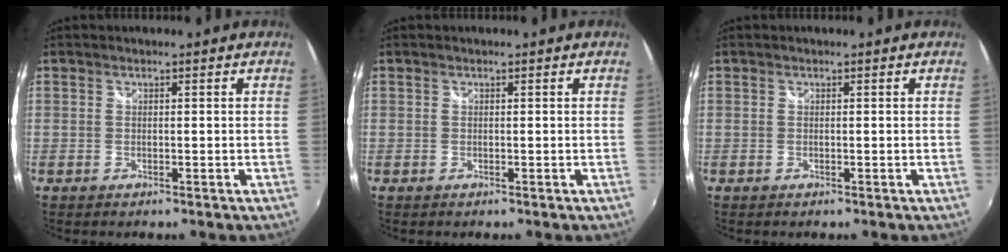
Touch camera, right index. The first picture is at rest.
{"total": 0.0}
{"total": 0.0}